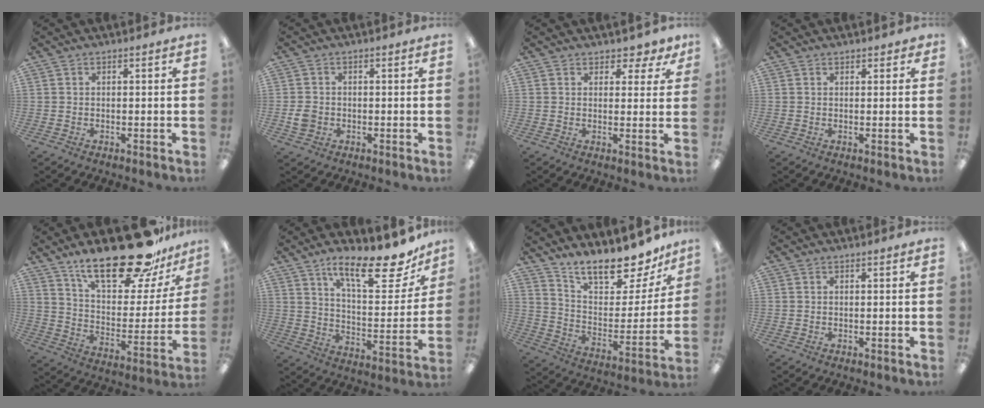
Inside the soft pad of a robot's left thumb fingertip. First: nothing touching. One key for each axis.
{"total": 3.1, "fx": -0.6, "fy": 2.7, "fz": 1.4, "tx": -0.015, "ty": 0.001, "tz": -0.011}
{"total": 3.5, "fx": 2.6, "fy": 2.2, "fz": 1.0, "tx": -0.001, "ty": -0.011, "tz": 0.044}
{"total": 1.3, "fx": 1.1, "fy": 0.7, "fz": 0.3, "tx": 0.000, "ty": -0.002, "tz": 0.020}
{"total": 26.3, "fx": 19.1, "fy": 9.6, "fz": 15.3, "tx": -0.238, "ty": -0.117, "tz": 0.320}
{"total": 19.5, "fx": 13.7, "fy": 6.0, "fz": 12.4, "tx": -0.182, "ty": -0.090, "tz": 0.221}
{"total": 16.6, "fx": 14.6, "fy": 4.6, "fz": 6.3, "tx": -0.109, "ty": -0.112, "tz": 0.255}
{"total": 0.0}